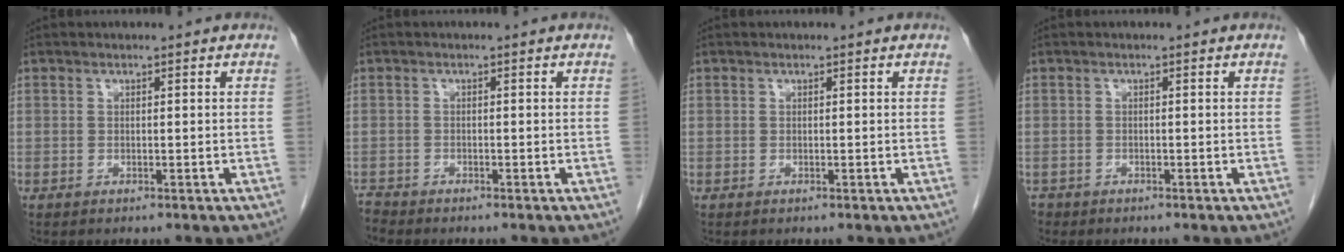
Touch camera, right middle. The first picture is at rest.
{"total": 1.5, "force": [-1.4, -0.1, -0.3], "torque": [0.001, -0.009, -0.030]}
{"total": 0.0}
{"total": 1.4, "force": [-1.2, 0.8, 0.1], "torque": [-0.008, 0.000, -0.021]}